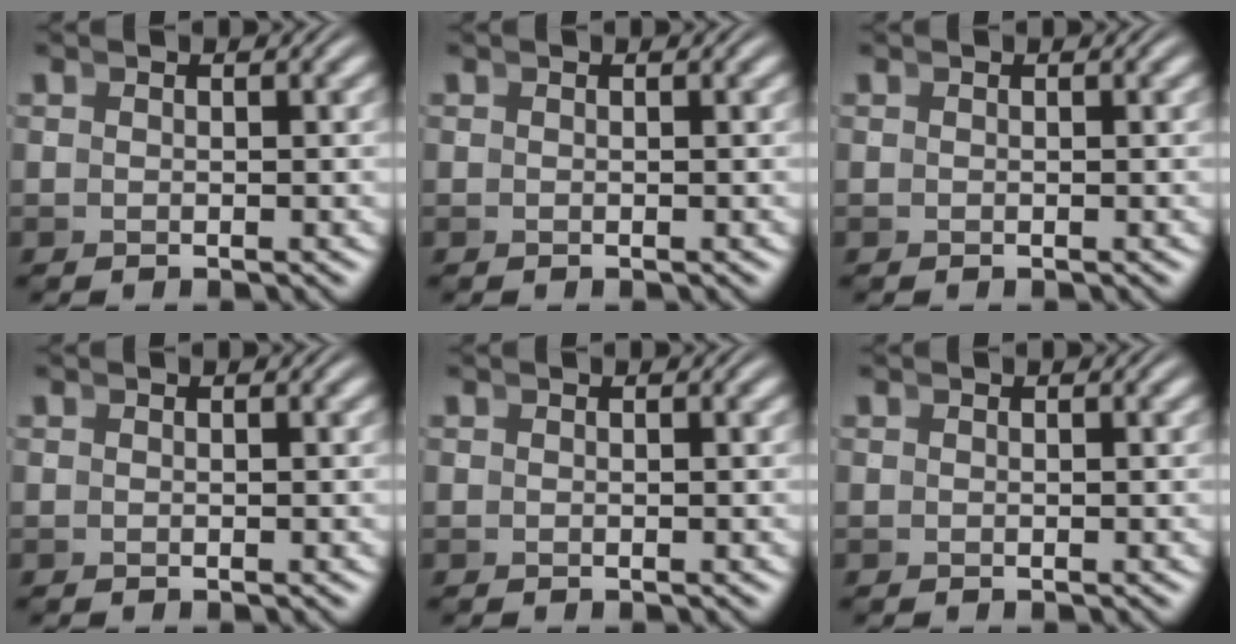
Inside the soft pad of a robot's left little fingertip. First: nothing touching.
{"total": 0.0}
{"total": 0.0}
{"total": 0.0}
{"total": 0.0}
{"total": 0.0}